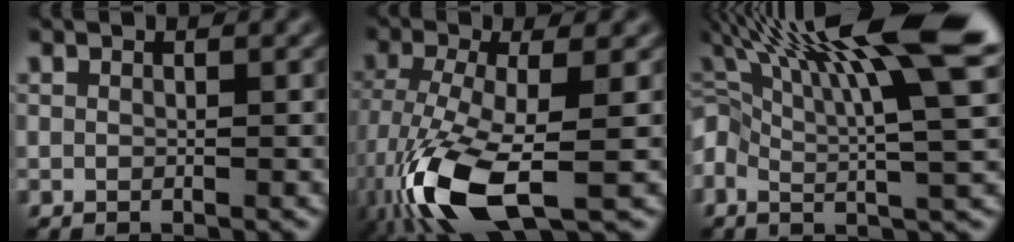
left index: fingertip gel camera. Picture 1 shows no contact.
{"total": 10.0, "force": [-4.8, 3.2, 8.2], "torque": [-0.186, -0.014, -0.094]}
{"total": 14.3, "force": [4.7, 3.1, 13.1], "torque": [-0.208, 0.024, 0.073]}